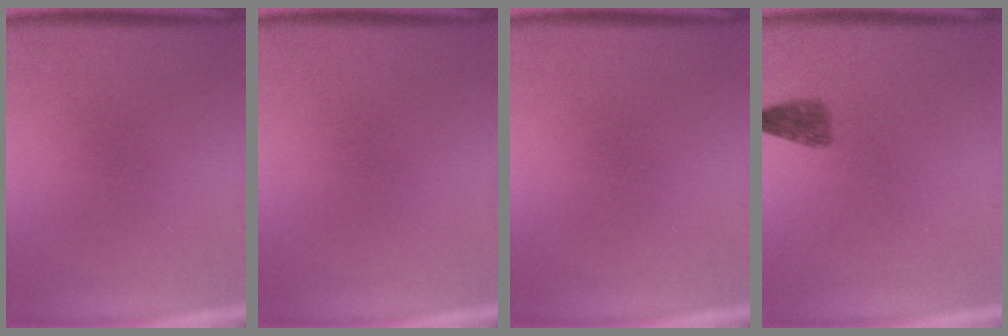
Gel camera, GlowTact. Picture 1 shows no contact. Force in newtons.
{"total": 0.0}
{"total": 0.0}
{"total": 2.4}